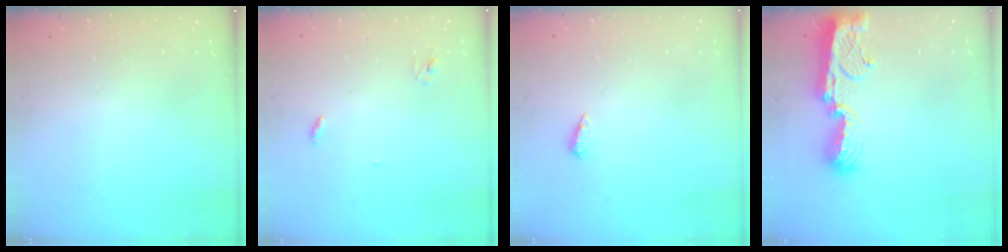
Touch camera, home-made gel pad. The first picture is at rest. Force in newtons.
{"total": 2.8, "press": 2.8, "slide": 0.3}
{"total": 4.1, "press": 4.1, "slide": 0.5}
{"total": 12.6, "press": 12.5, "slide": 1.0}